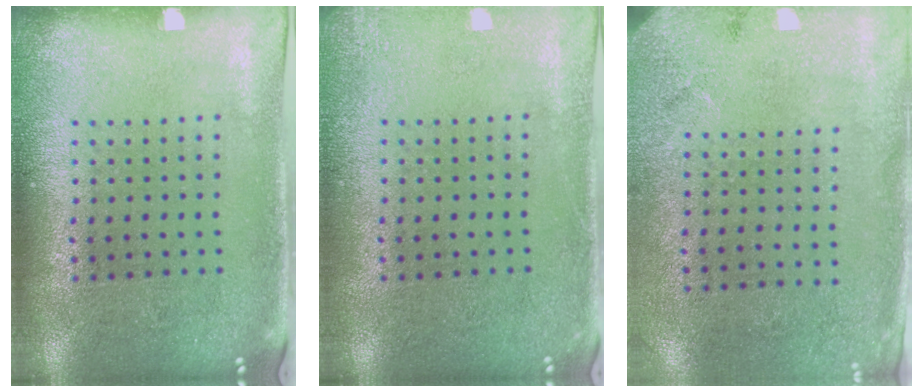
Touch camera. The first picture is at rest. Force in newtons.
{"total": 1.5, "press": 1.5, "slide": 0.3}
{"total": 2.7, "press": 2.2, "slide": 1.6}